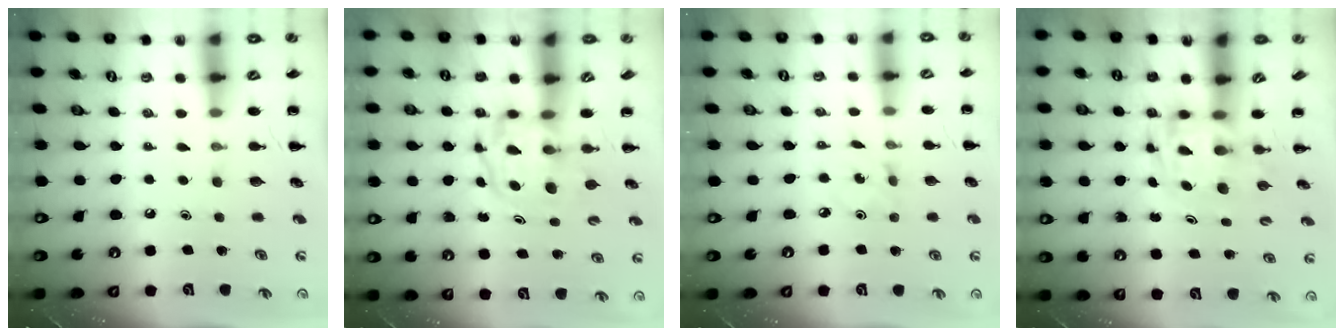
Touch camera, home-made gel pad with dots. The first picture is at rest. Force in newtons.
{"total": 3.9, "press": 3.9, "slide": 0.6}
{"total": 1.0, "press": 1.0, "slide": 0.3}
{"total": 3.4, "press": 3.3, "slide": 0.6}